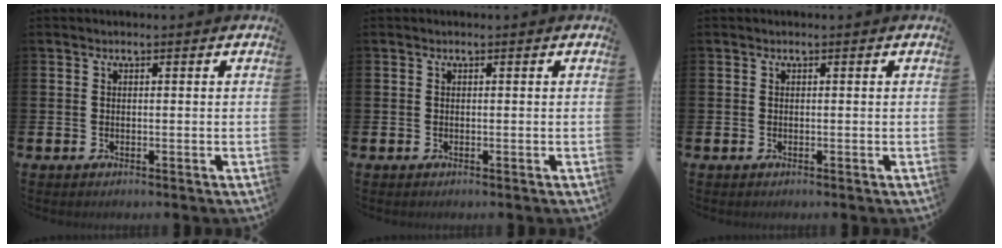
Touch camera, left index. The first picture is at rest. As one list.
[{"total": 0.0}, {"total": 0.0}]